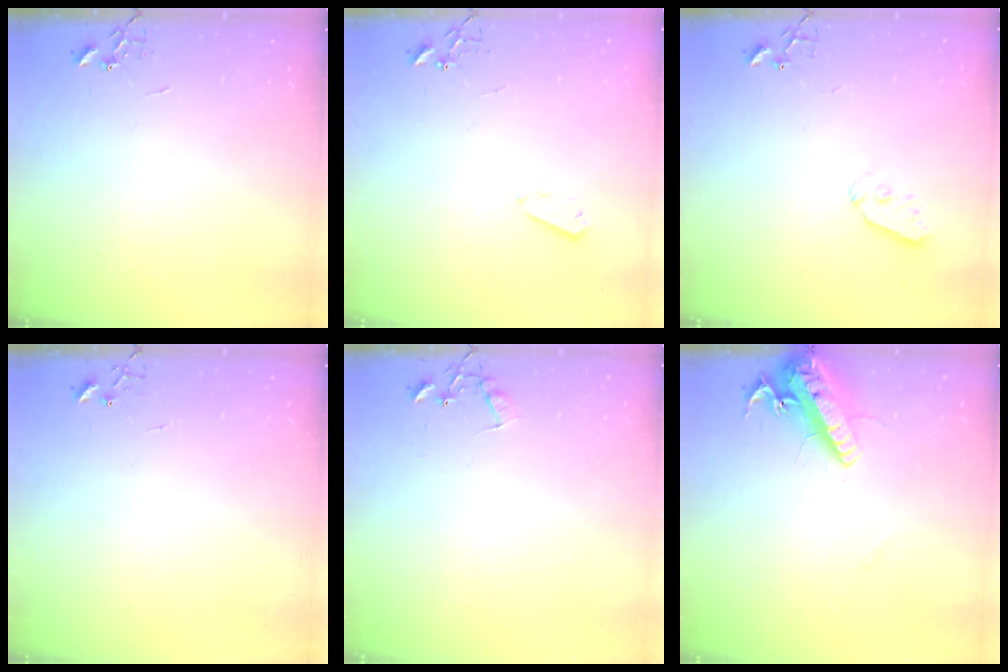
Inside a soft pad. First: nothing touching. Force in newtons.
{"total": 4.0, "press": 3.9, "slide": 0.8}
{"total": 6.7, "press": 6.7, "slide": 0.8}
{"total": 3.8, "press": 3.8, "slide": 0.5}
{"total": 7.1, "press": 7.1, "slide": 0.5}
{"total": 16.5, "press": 16.2, "slide": 3.1}